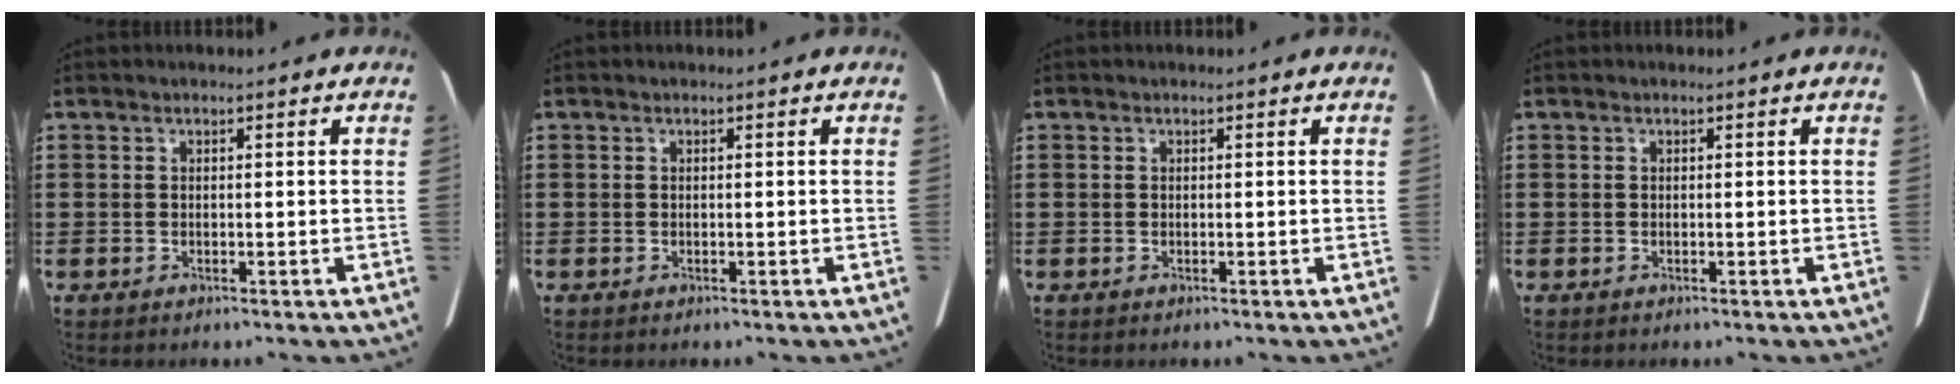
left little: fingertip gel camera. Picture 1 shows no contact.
{"total": 0.0}
{"total": 0.0}
{"total": 0.0}